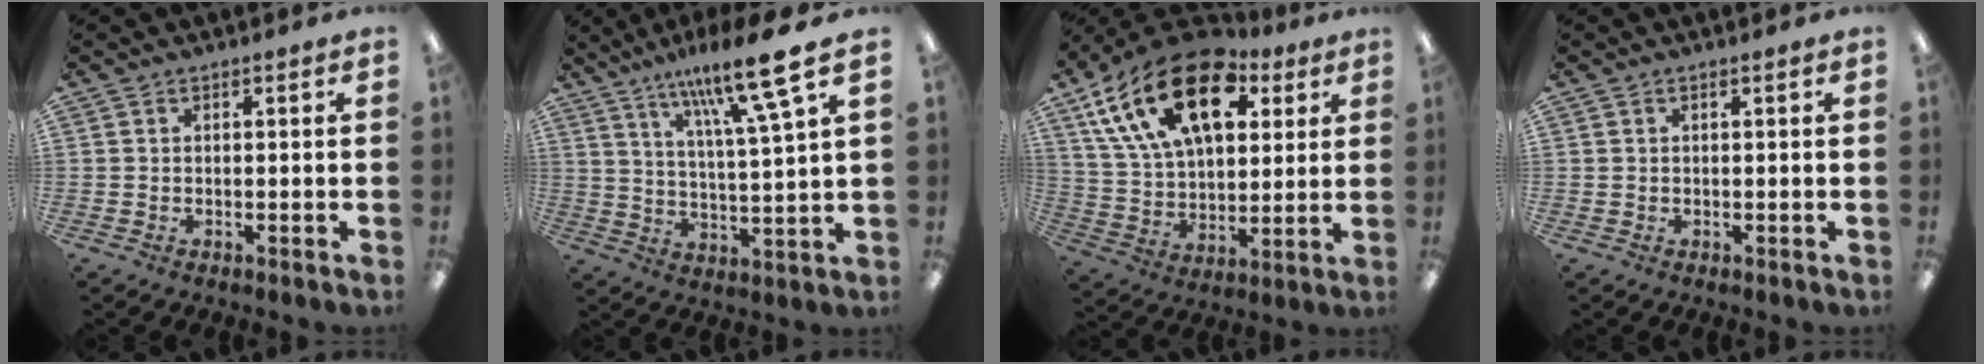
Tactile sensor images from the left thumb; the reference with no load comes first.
{"total": 14.9, "force": [10.5, 1.5, 10.5], "torque": [-0.180, -0.054, 0.164]}
{"total": 22.9, "force": [10.8, 13.2, 15.3], "torque": [-0.276, -0.039, 0.191]}
{"total": 0.0}